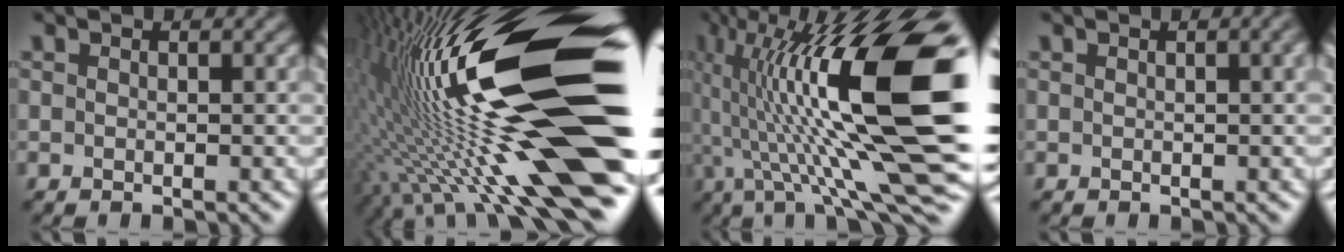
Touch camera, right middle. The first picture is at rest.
{"total": 21.5, "force": [0.2, 5.4, 20.8], "torque": [-0.330, -0.002, -0.011]}
{"total": 18.5, "force": [2.6, 5.3, 17.5], "torque": [-0.284, 0.025, 0.051]}
{"total": 2.2, "force": [0.7, 0.8, 1.9], "torque": [-0.014, 0.006, 0.010]}